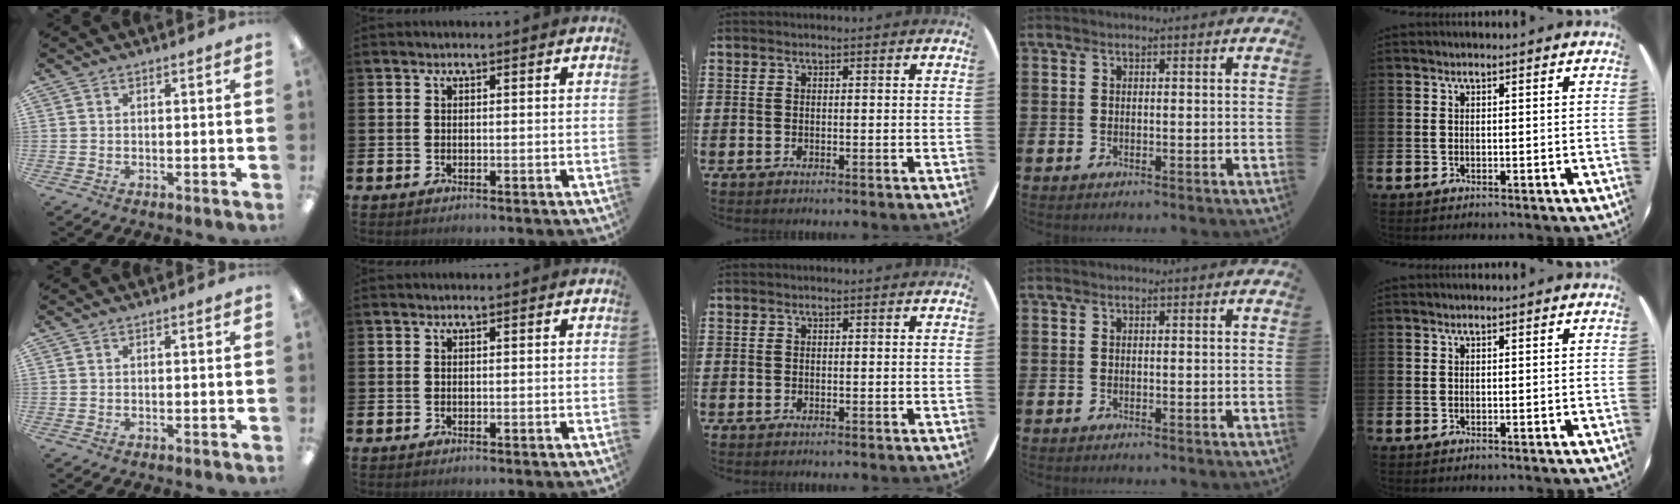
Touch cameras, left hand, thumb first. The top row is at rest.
{}